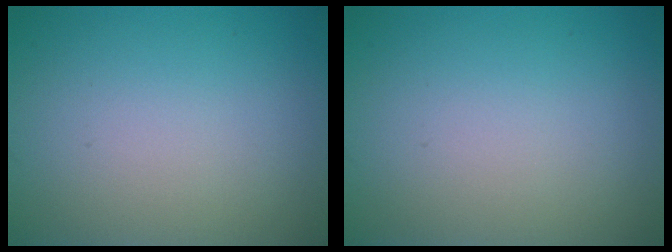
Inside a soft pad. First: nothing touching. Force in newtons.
{"total": 0.0}